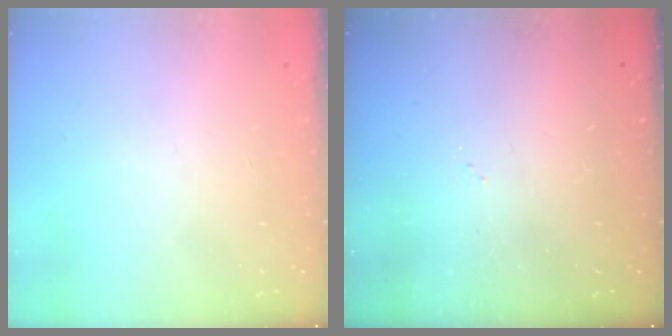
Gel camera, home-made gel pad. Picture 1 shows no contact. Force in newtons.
{"total": 2.7, "press": 2.7, "slide": 0.4}